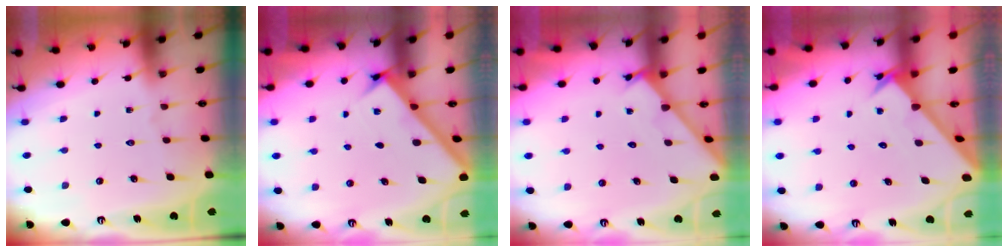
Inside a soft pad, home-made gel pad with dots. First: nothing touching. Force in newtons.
{"total": 2.5, "press": 2.5, "slide": 0.3}
{"total": 2.7, "press": 2.7, "slide": 0.2}
{"total": 2.5, "press": 2.5, "slide": 0.2}